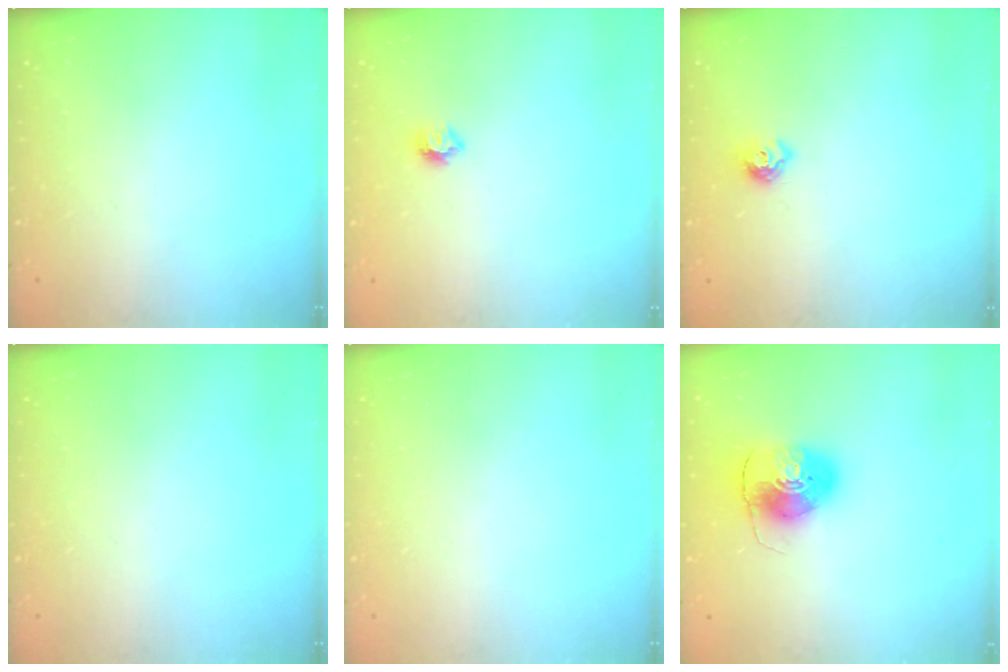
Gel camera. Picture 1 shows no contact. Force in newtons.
{"total": 6.0, "press": 5.9, "slide": 0.7}
{"total": 7.3, "press": 7.2, "slide": 0.9}
{"total": 0.0}
{"total": 0.0}
{"total": 8.6, "press": 8.5, "slide": 1.1}